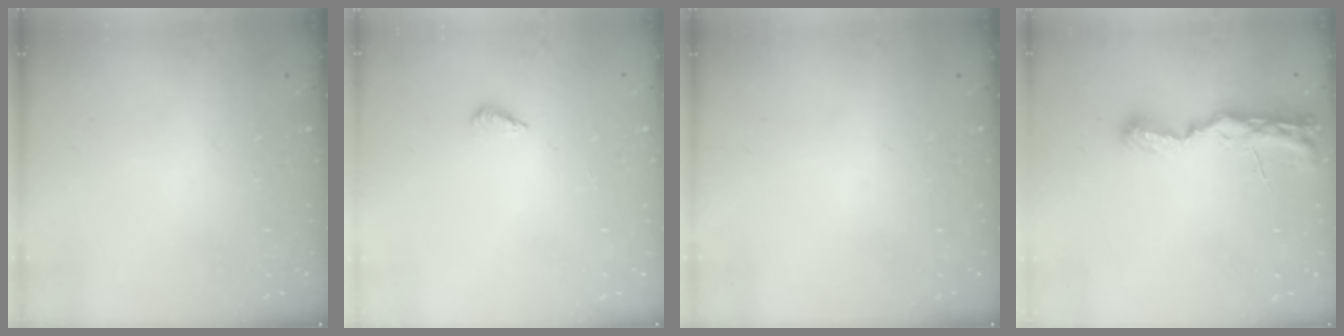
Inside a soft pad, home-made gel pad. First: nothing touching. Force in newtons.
{"total": 2.1, "press": 1.9, "slide": 0.8}
{"total": 0.0}
{"total": 7.7, "press": 7.7, "slide": 0.5}